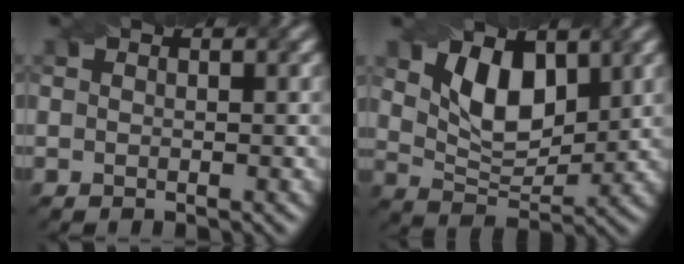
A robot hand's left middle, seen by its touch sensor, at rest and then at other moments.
{"total": 5.6, "force": [2.3, 3.2, 4.0], "torque": [-0.080, -0.008, 0.040]}